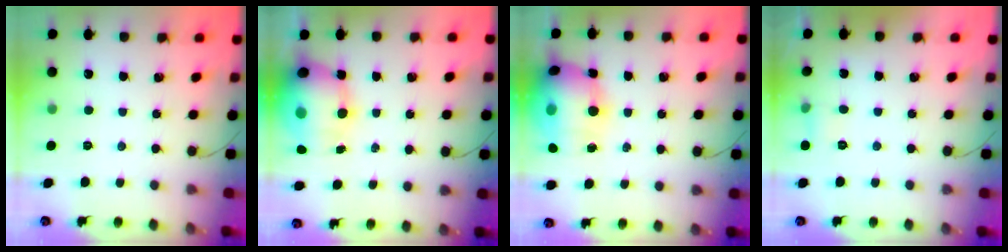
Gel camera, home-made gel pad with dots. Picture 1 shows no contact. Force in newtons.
{"total": 16.9, "press": 16.3, "slide": 4.5}
{"total": 20.1, "press": 19.8, "slide": 3.7}
{"total": 4.4, "press": 4.1, "slide": 1.6}